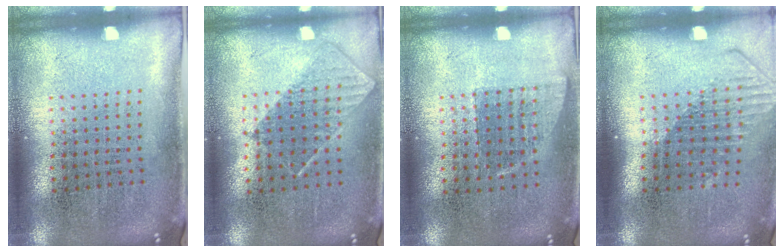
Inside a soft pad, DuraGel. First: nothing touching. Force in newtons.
{"total": 0.8, "press": 0.8, "slide": 0.4}
{"total": 0.6, "press": 0.6, "slide": 0.1}
{"total": 1.6, "press": 1.2, "slide": 1.0}